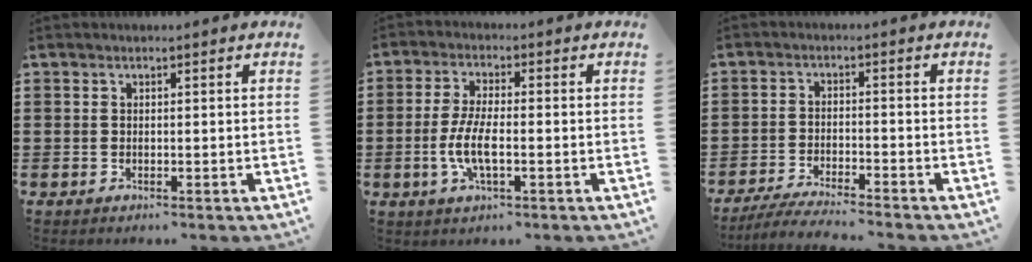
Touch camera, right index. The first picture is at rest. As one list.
[{"total": 6.1, "force": [-1.7, 1.8, 5.6], "torque": [-0.123, -0.007, -0.037]}, {"total": 4.4, "force": [-4.2, -0.2, 1.2], "torque": [-0.027, -0.008, -0.083]}]